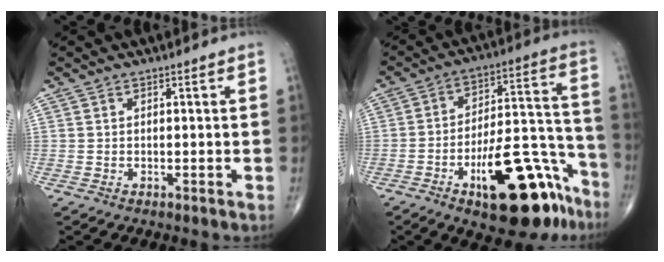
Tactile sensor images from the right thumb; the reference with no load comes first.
{"total": 21.1, "force": [-11.8, 8.0, 15.6], "torque": [-0.170, 0.093, -0.169]}